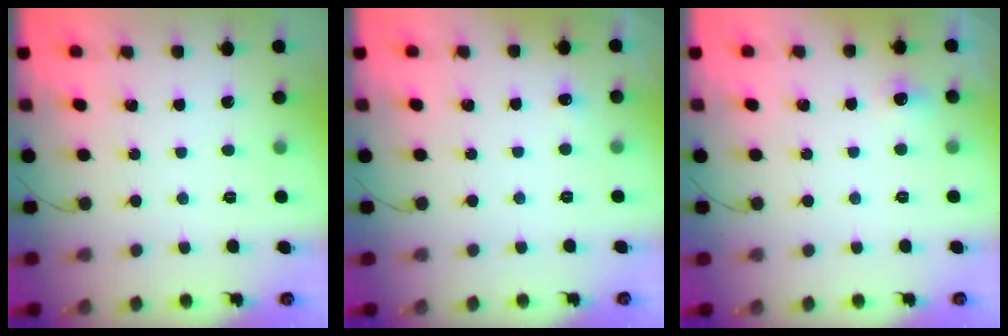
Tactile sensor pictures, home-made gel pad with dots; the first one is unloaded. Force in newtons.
{"total": 3.4, "press": 3.3, "slide": 1.0}
{"total": 4.0, "press": 3.7, "slide": 1.6}